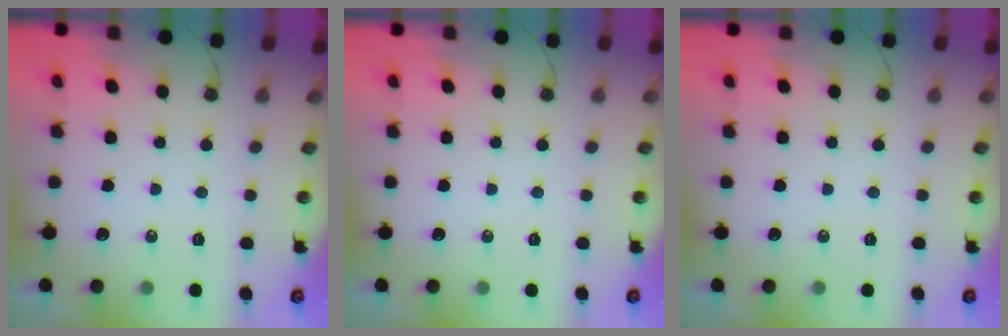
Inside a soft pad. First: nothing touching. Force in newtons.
{"total": 0.0}
{"total": 0.0}